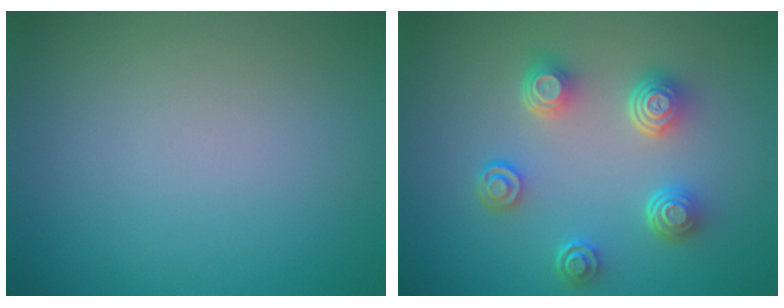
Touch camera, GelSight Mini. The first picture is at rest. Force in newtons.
{"total": 4.7, "press": 3.5, "slide": 3.1}